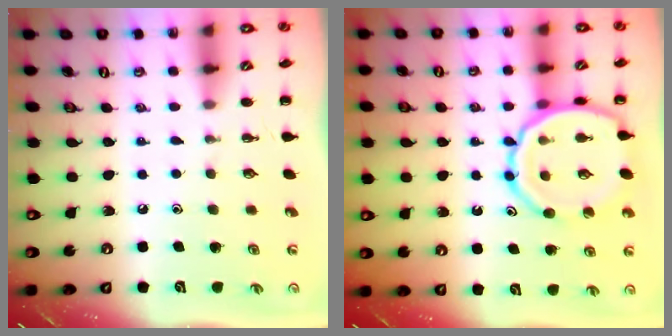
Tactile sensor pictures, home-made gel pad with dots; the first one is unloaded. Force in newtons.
{"total": 13.8, "press": 13.8, "slide": 1.4}